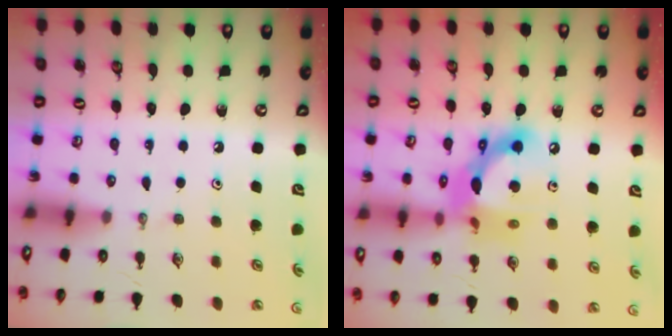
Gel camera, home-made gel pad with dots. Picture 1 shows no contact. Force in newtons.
{"total": 15.4, "press": 15.4, "slide": 1.0}